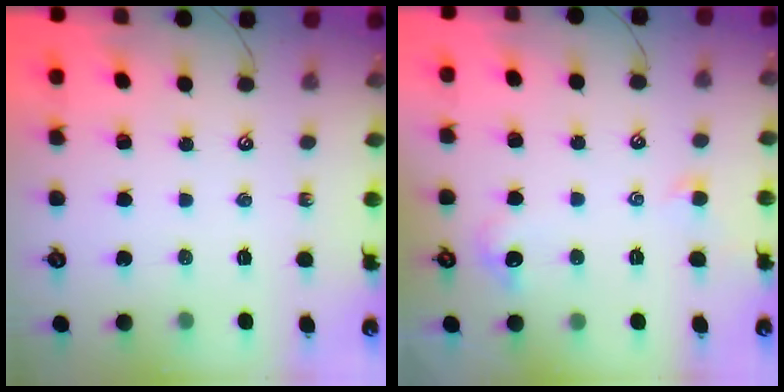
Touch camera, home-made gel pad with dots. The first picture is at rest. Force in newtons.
{"total": 1.5, "press": 1.3, "slide": 0.6}